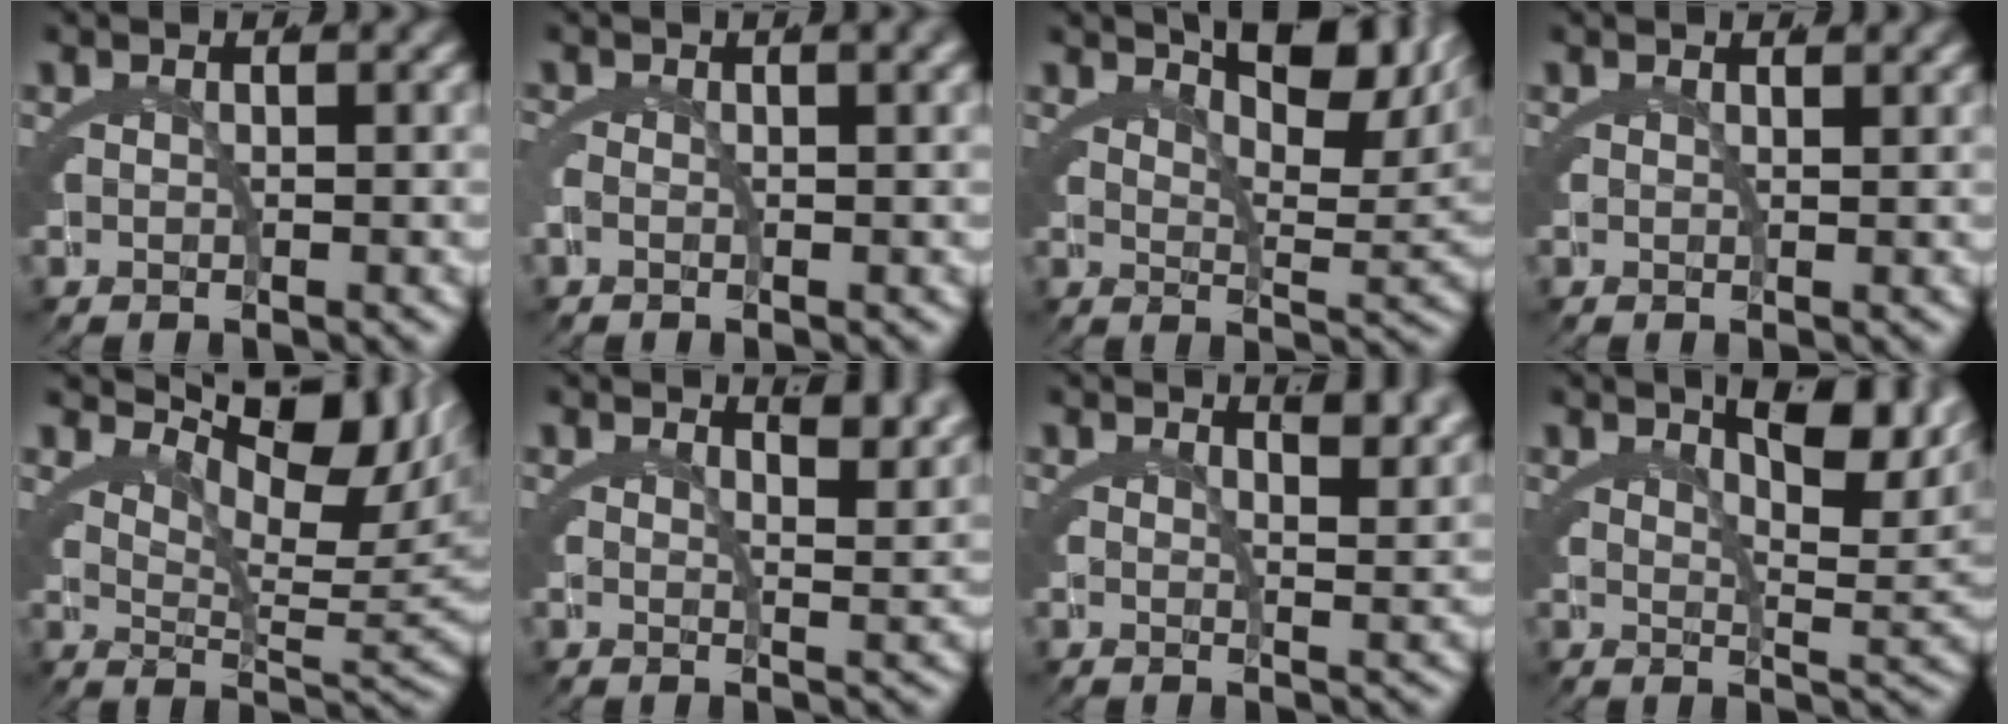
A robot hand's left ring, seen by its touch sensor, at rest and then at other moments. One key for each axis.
{"total": 1.3, "fx": 0.3, "fy": -0.1, "fz": 1.3, "tx": -0.023, "ty": 0.005, "tz": 0.004}
{"total": 9.6, "fx": 6.9, "fy": 2.1, "fz": 6.4, "tx": -0.061, "ty": 0.020, "tz": 0.099}
{"total": 0.7, "fx": 0.7, "fy": 0.0, "fz": 0.1, "tx": -0.001, "ty": -0.002, "tz": 0.011}
{"total": 7.9, "fx": 4.3, "fy": 1.9, "fz": 6.3, "tx": -0.080, "ty": 0.003, "tz": 0.074}
{"total": 3.5, "fx": 2.9, "fy": 0.0, "fz": 2.0, "tx": -0.021, "ty": -0.007, "tz": 0.044}
{"total": 3.0, "fx": 2.4, "fy": -0.1, "fz": 1.7, "tx": -0.017, "ty": -0.007, "tz": 0.038}
{"total": 7.3, "fx": 4.9, "fy": 0.8, "fz": 5.4, "tx": -0.048, "ty": 0.016, "tz": 0.070}